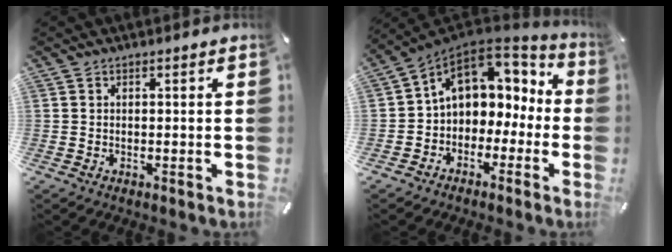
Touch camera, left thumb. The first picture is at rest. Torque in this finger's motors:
{"motor_torque": [0.80, 1.02, 1.42, -0.16, 0.16]}